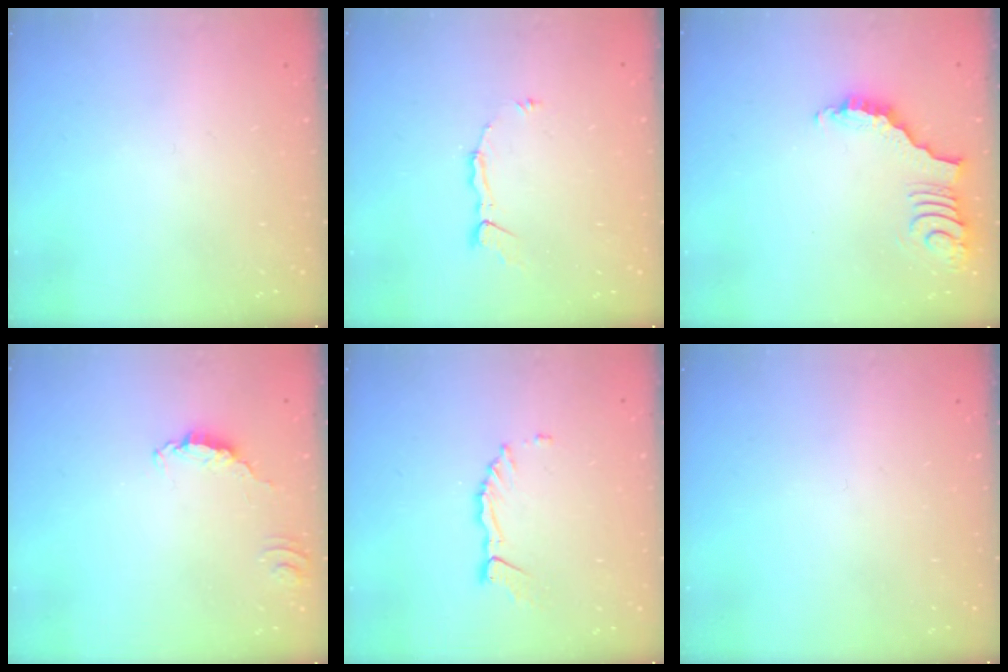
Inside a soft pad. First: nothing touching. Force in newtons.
{"total": 4.7, "press": 4.7, "slide": 0.1}
{"total": 3.7, "press": 3.6, "slide": 0.7}
{"total": 1.7, "press": 1.7, "slide": 0.2}
{"total": 3.8, "press": 3.7, "slide": 0.4}
{"total": 0.0}